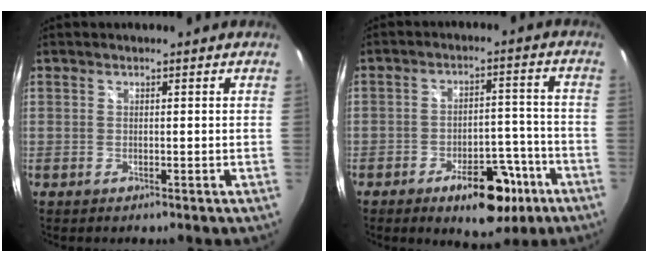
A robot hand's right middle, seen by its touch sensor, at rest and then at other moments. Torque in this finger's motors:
{"motor_torque": [1.22, -0.34, 0.33, 0.08]}